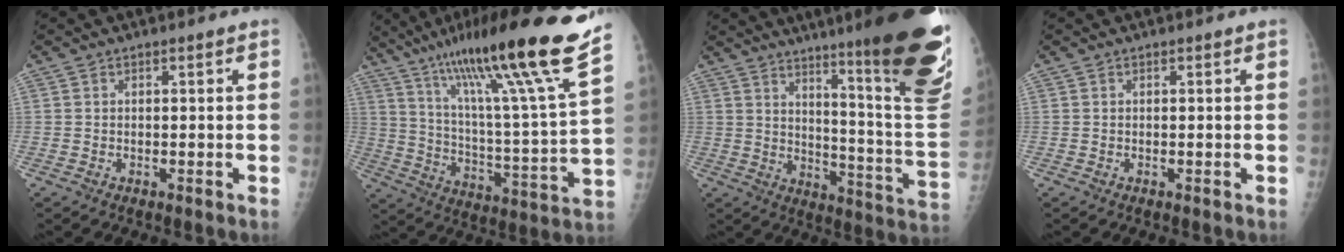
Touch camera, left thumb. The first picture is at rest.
{"total": 26.6, "force": [18.5, 0.7, 19.0], "torque": [-0.296, -0.077, 0.297]}
{"total": 27.2, "force": [16.5, 2.7, 21.5], "torque": [-0.238, -0.093, 0.234]}
{"total": 0.0}